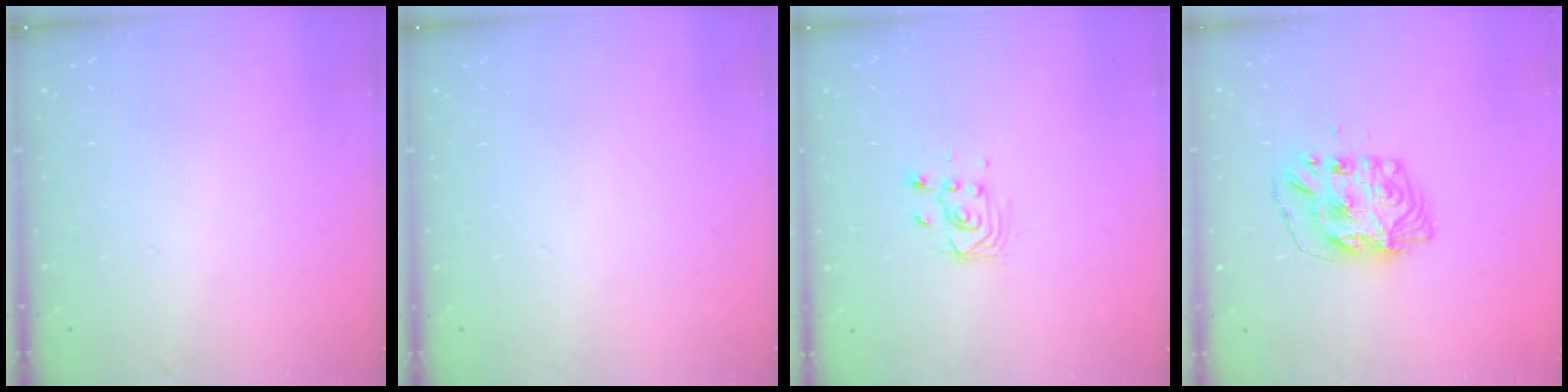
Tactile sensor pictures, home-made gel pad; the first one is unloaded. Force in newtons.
{"total": 0.0}
{"total": 4.7, "press": 4.6, "slide": 1.2}
{"total": 9.0, "press": 8.9, "slide": 0.7}